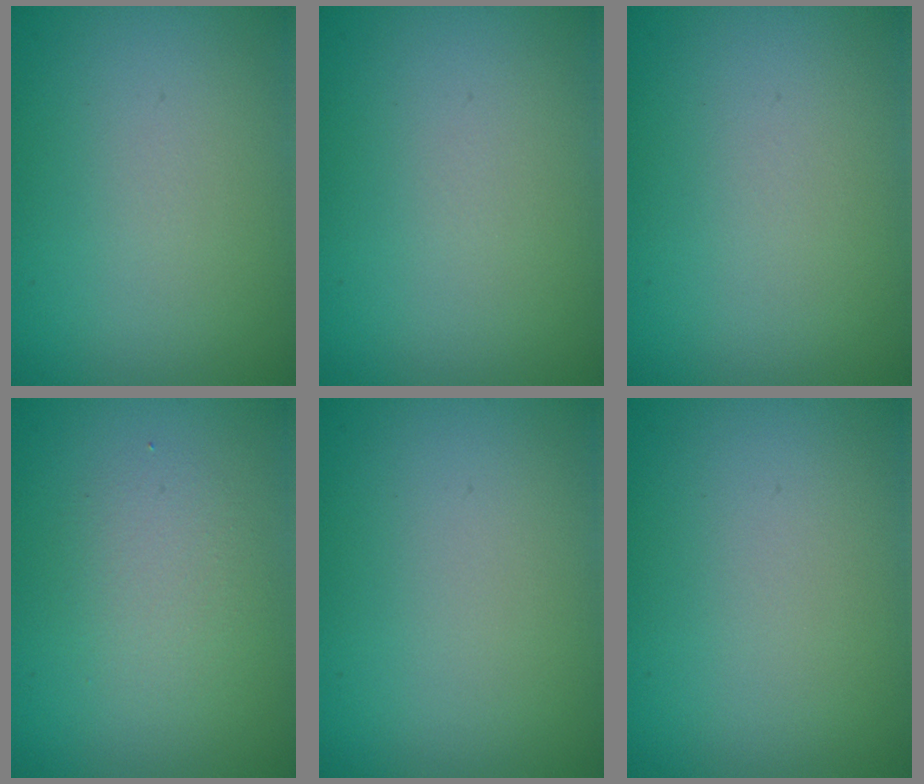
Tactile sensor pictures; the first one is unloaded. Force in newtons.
{"total": 0.0}
{"total": 0.0}
{"total": 2.1, "press": 2.1, "slide": 0.2}
{"total": 0.0}
{"total": 0.0}